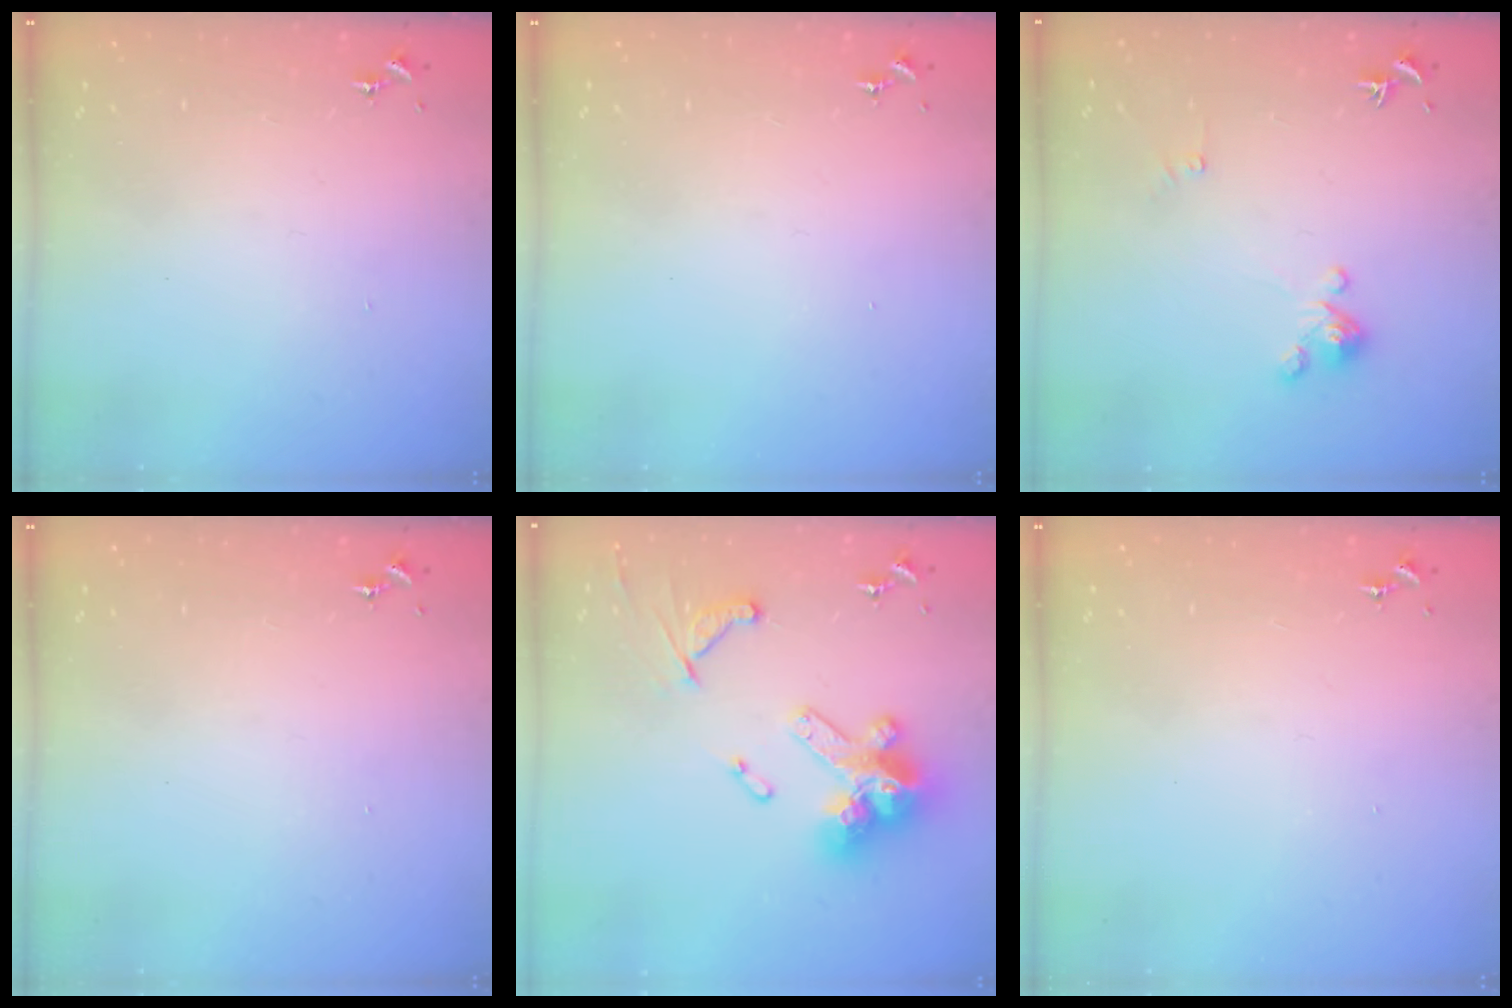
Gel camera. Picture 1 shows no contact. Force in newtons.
{"total": 0.0}
{"total": 0.0}
{"total": 0.0}
{"total": 19.3, "press": 19.2, "slide": 2.0}
{"total": 0.0}